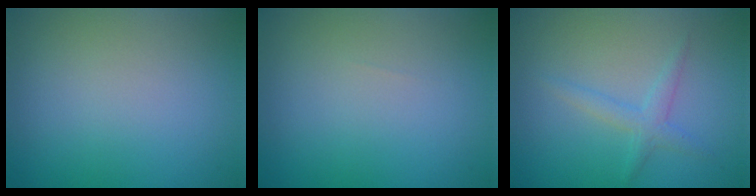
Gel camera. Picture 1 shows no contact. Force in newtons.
{"total": 0.0}
{"total": 1.8, "press": 1.8, "slide": 0.0}